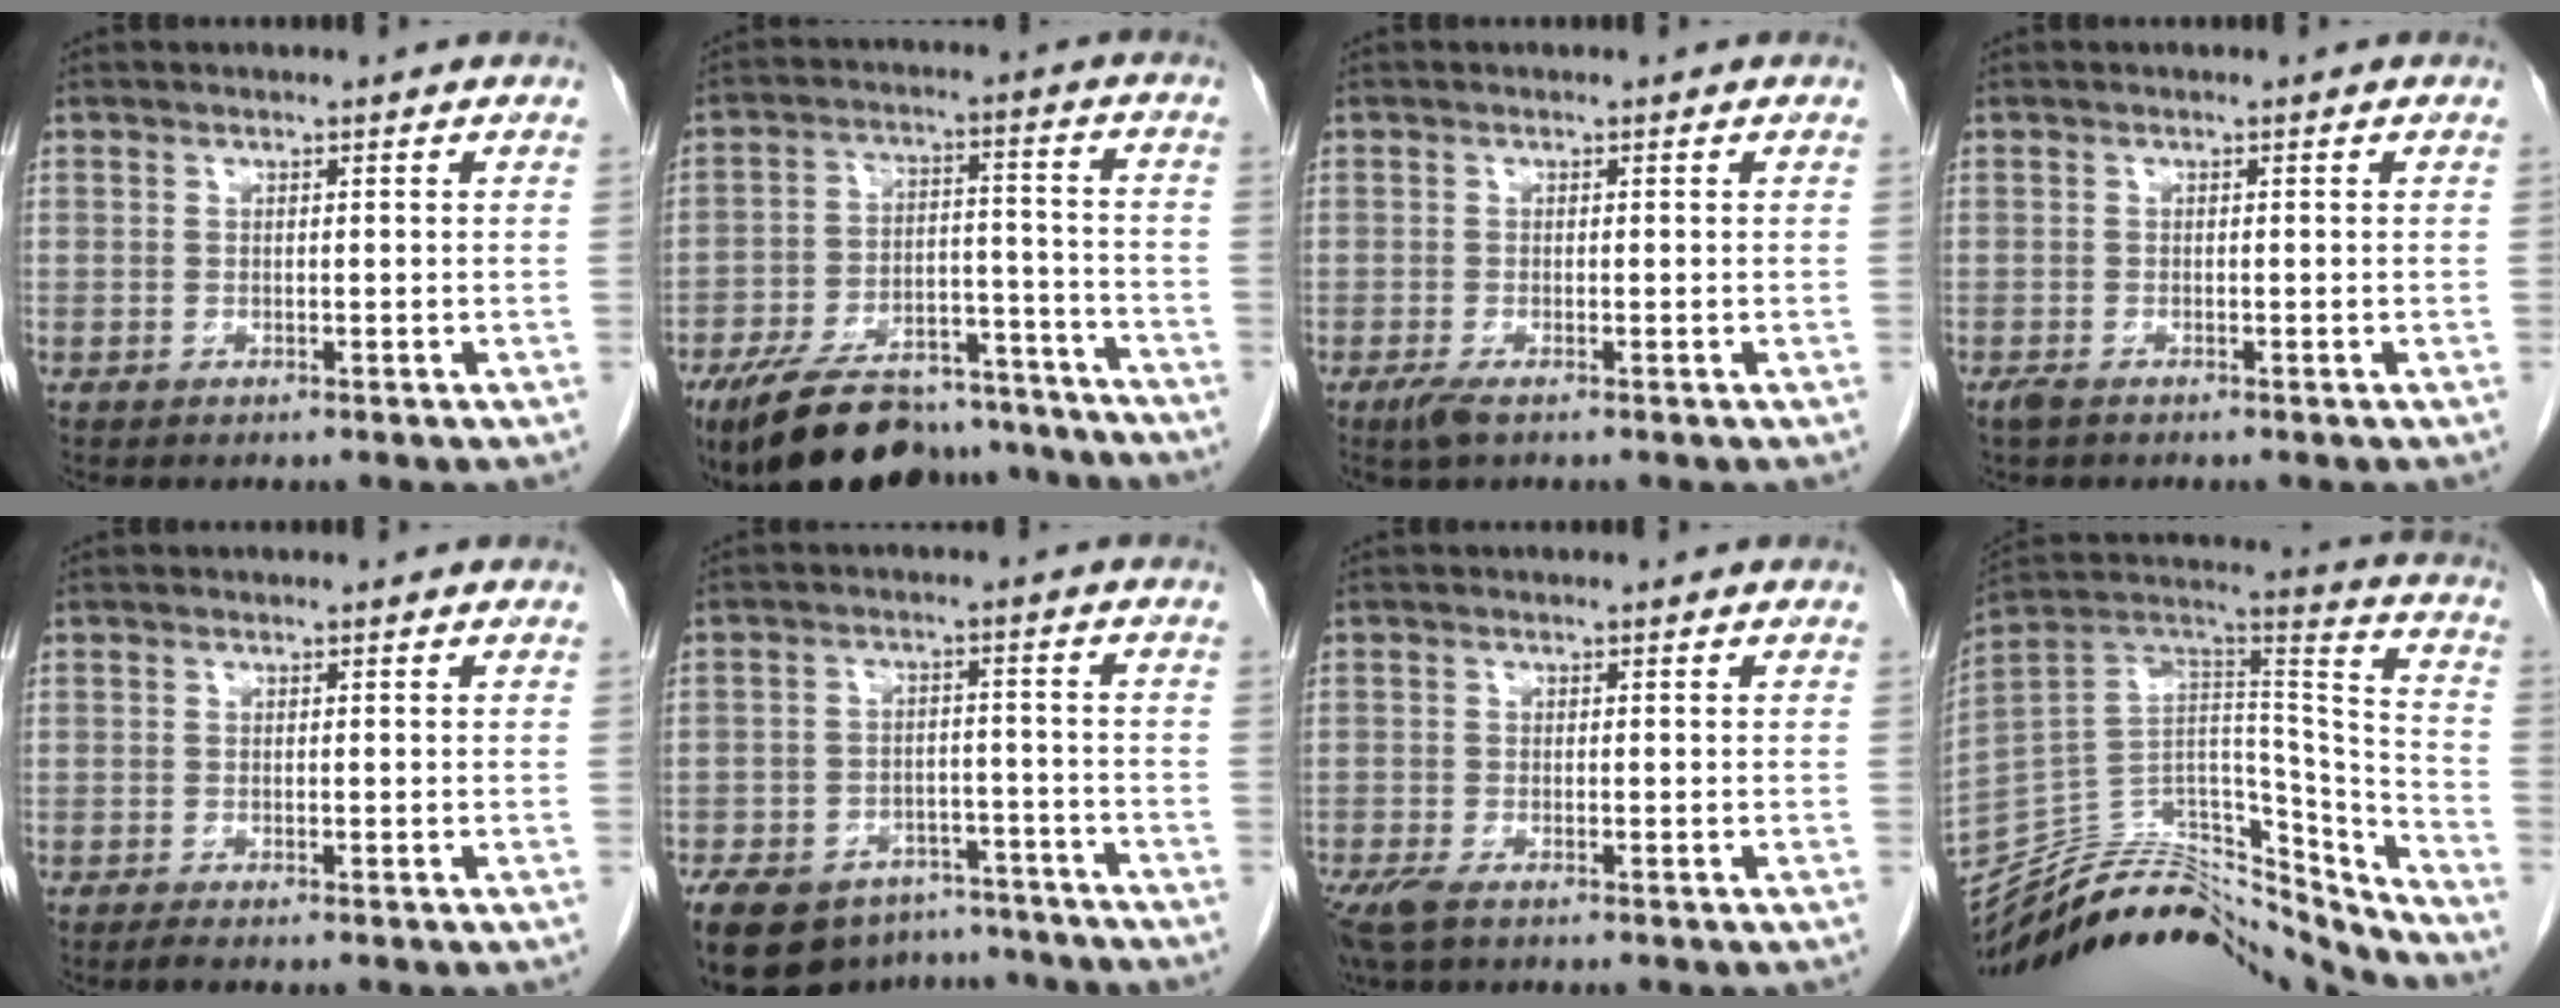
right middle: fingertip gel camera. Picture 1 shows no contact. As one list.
[{"total": 21.1, "force": [-18.1, 6.9, 8.3], "torque": [-0.134, 0.014, -0.268]}, {"total": 2.2, "force": [-1.4, 0.5, 1.6], "torque": [-0.039, -0.007, -0.026]}, {"total": 1.4, "force": [-1.1, 0.5, 0.7], "torque": [-0.021, -0.004, -0.017]}, {"total": 0.8, "force": [-0.7, -0.1, 0.5], "torque": [-0.014, -0.003, -0.014]}, {"total": 16.8, "force": [-12.8, 8.8, 6.2], "torque": [-0.144, 0.002, -0.177]}, {"total": 4.6, "force": [-3.3, 1.5, 2.9], "torque": [-0.062, -0.014, -0.056]}, {"total": 28.8, "force": [-26.4, 7.2, 8.9], "torque": [-0.138, 0.027, -0.406]}]